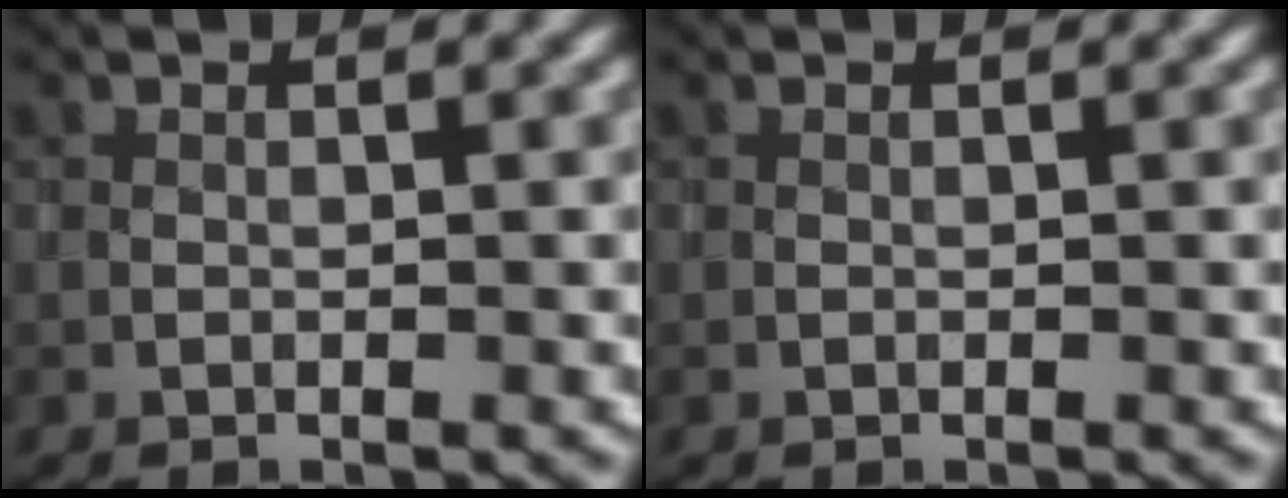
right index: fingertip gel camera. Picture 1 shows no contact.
{"total": 0.0}